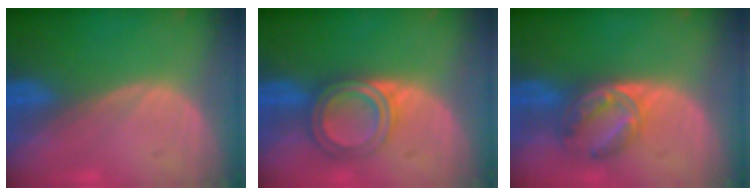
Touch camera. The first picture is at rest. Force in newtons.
{"total": 5.2, "press": 5.2, "slide": 0.1}
{"total": 6.7, "press": 5.9, "slide": 3.0}